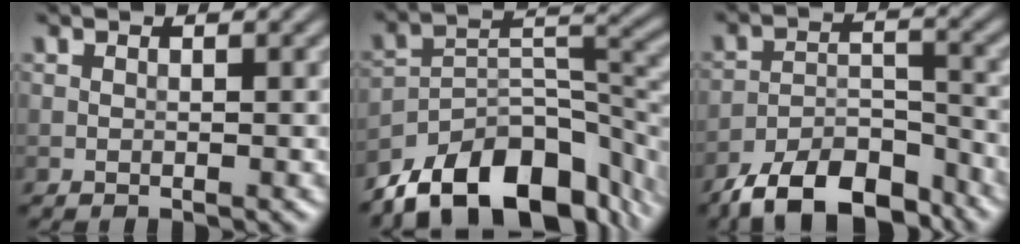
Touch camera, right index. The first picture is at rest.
{"total": 12.6, "force": [-9.1, 5.7, 6.6], "torque": [-0.103, 0.011, -0.166]}
{"total": 9.6, "force": [-7.8, 3.5, 4.4], "torque": [-0.067, -0.003, -0.136]}